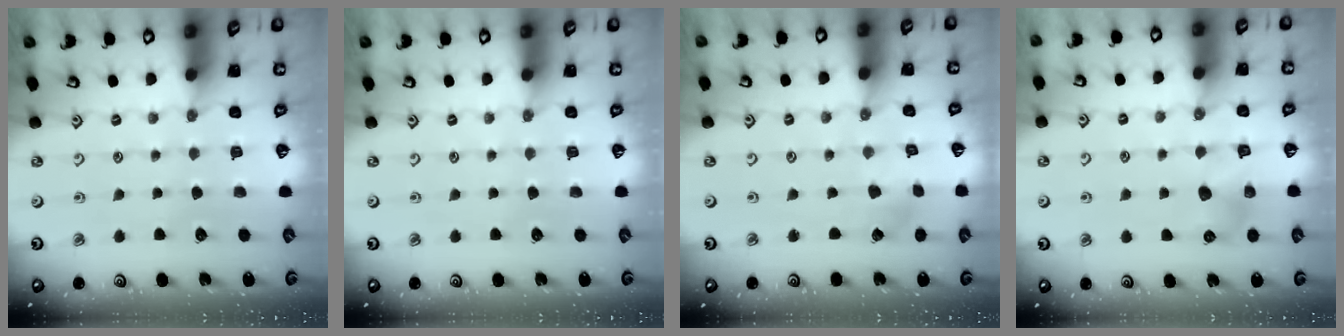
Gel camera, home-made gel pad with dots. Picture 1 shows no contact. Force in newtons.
{"total": 0.0}
{"total": 2.0, "press": 2.0, "slide": 0.1}
{"total": 6.6, "press": 6.5, "slide": 0.8}